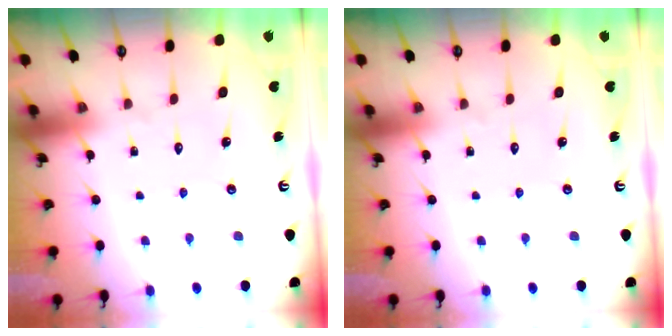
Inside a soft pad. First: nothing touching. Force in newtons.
{"total": 0.0}